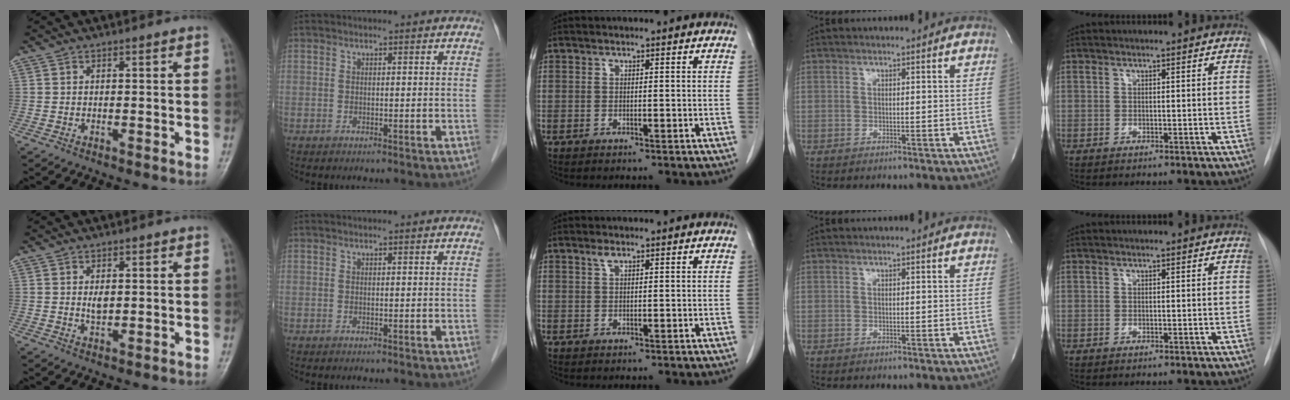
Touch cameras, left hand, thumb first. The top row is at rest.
{"thumb": {"total": 2.4, "force": [0.4, 1.5, 1.8], "torque": [-0.025, -0.005, 0.008]}, "middle": {"total": 0.9, "force": [0.6, 0.4, 0.6], "torque": [-0.012, 0.005, 0.011]}}